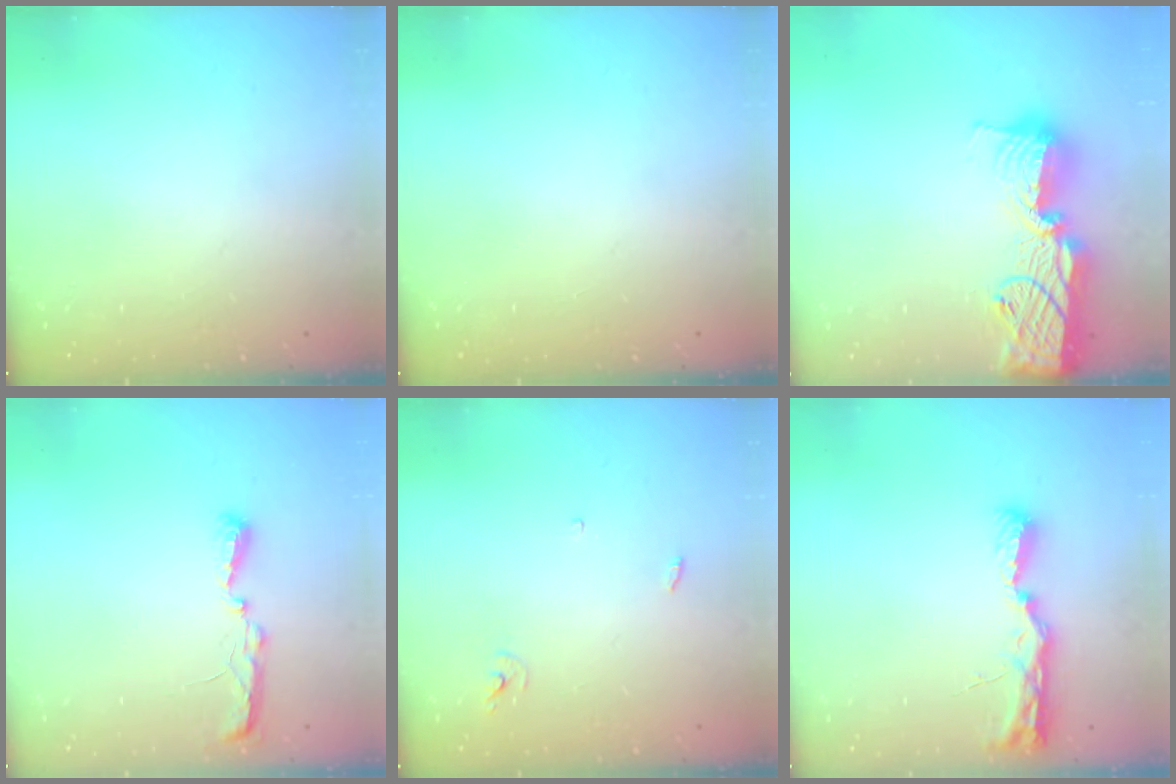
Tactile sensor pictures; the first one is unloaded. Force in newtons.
{"total": 0.0}
{"total": 17.5, "press": 17.4, "slide": 1.3}
{"total": 5.4, "press": 5.3, "slide": 0.7}
{"total": 2.4, "press": 2.4, "slide": 0.1}
{"total": 10.7, "press": 9.7, "slide": 4.5}